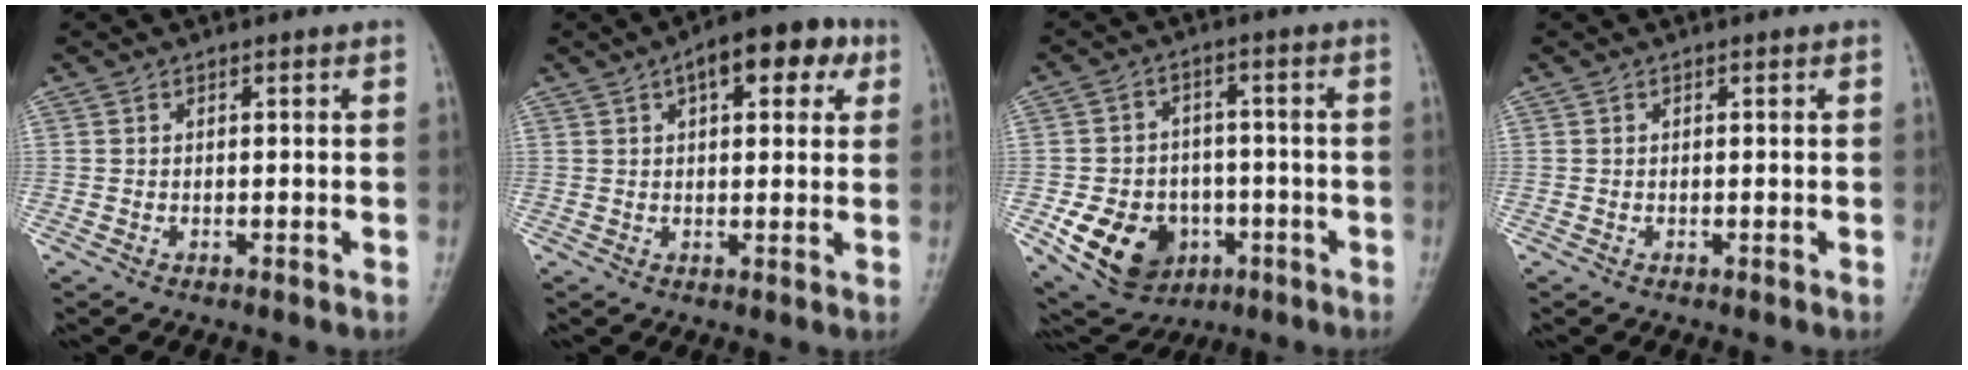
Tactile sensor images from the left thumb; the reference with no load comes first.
{"total": 10.5, "force": [4.5, 4.9, 8.2], "torque": [-0.080, 0.010, 0.053]}
{"total": 13.3, "force": [-4.8, 10.3, 6.7], "torque": [-0.093, 0.017, -0.066]}
{"total": 0.0}